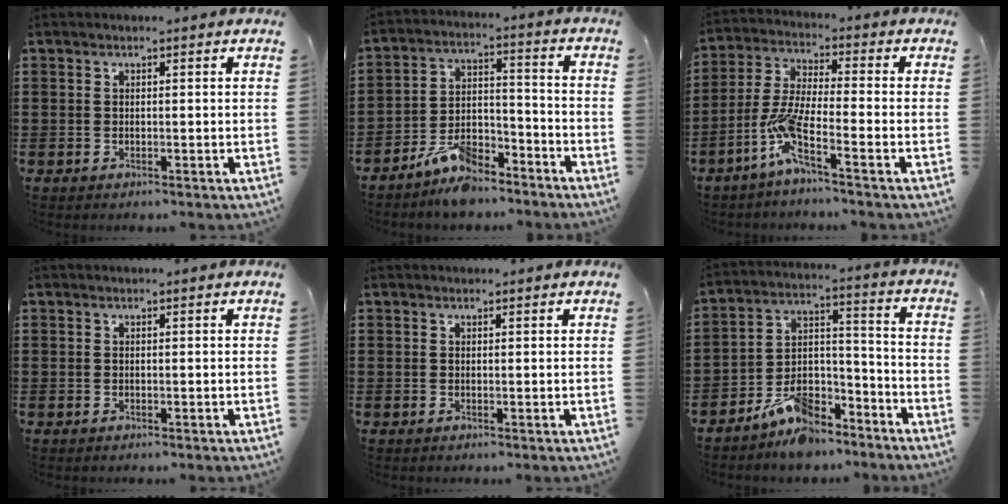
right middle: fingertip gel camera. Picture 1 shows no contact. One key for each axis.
{"total": 8.5, "fx": -7.2, "fy": 2.9, "fz": 3.5, "tx": -0.072, "ty": 0.018, "tz": -0.141}
{"total": 7.2, "fx": -4.1, "fy": 1.4, "fz": 5.7, "tx": -0.129, "ty": -0.008, "tz": -0.082}
{"total": 0.0}
{"total": 0.0}
{"total": 9.5, "fx": -8.2, "fy": 3.5, "fz": 3.2, "tx": -0.057, "ty": 0.028, "tz": -0.156}